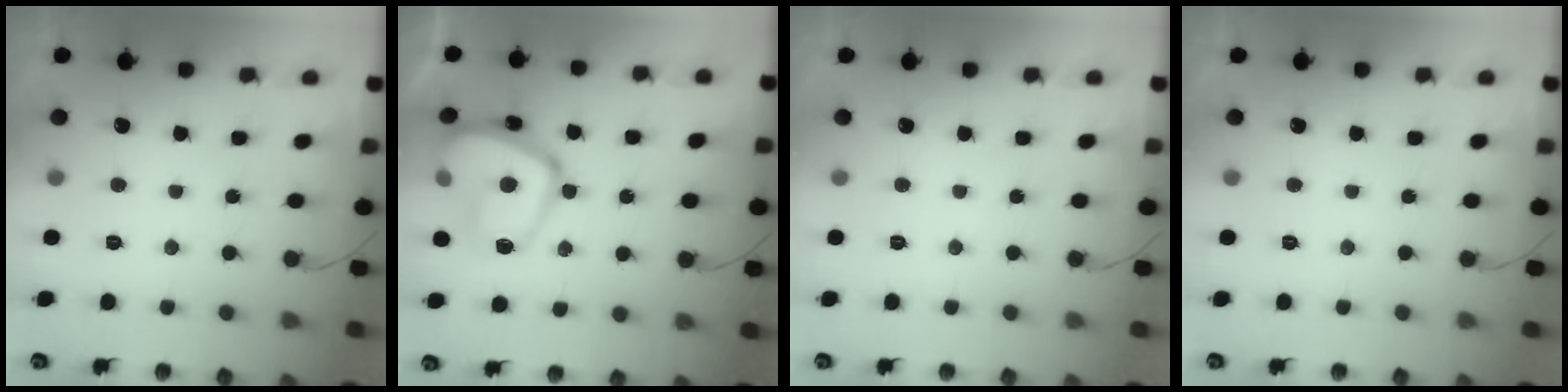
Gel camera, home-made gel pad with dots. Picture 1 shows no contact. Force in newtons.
{"total": 18.6, "press": 18.5, "slide": 1.9}
{"total": 0.0}
{"total": 0.0}